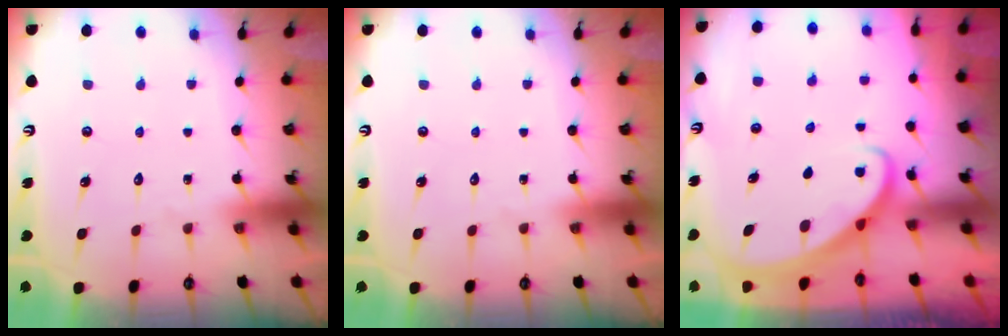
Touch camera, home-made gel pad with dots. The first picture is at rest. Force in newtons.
{"total": 0.0}
{"total": 2.4, "press": 2.3, "slide": 0.3}